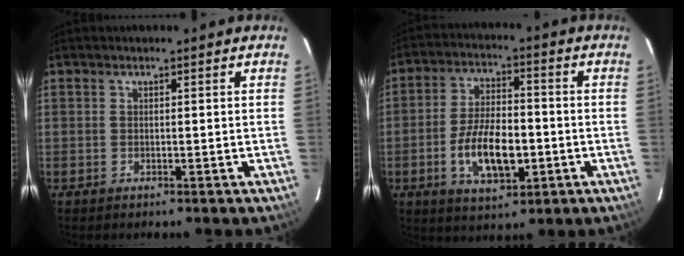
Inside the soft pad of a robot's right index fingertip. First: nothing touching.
{"total": 11.5, "force": [-3.2, 5.4, 9.7], "torque": [-0.193, 0.001, -0.051]}